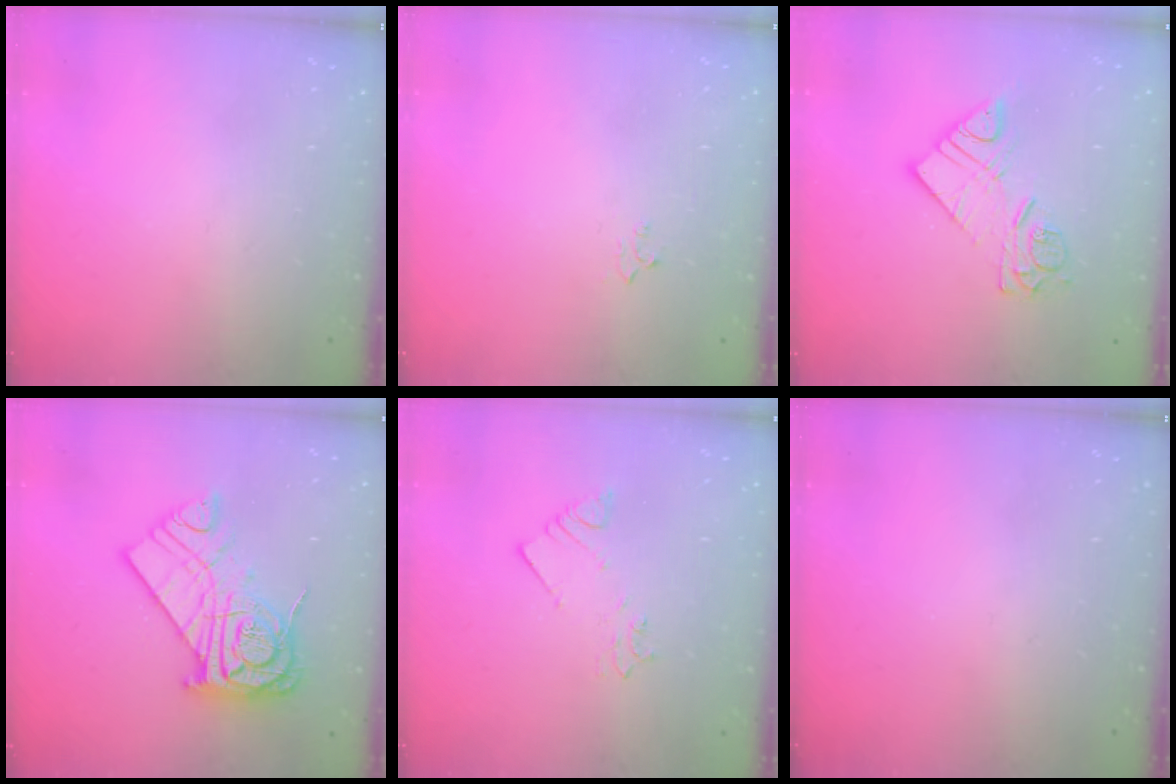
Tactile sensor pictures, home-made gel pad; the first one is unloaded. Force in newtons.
{"total": 3.2, "press": 3.2, "slide": 0.4}
{"total": 10.5, "press": 10.5, "slide": 0.8}
{"total": 16.1, "press": 16.0, "slide": 1.9}
{"total": 2.3, "press": 2.3, "slide": 0.3}
{"total": 0.0}